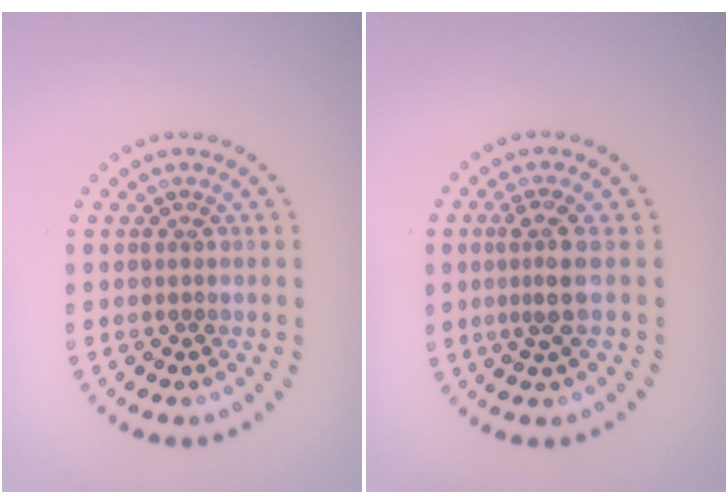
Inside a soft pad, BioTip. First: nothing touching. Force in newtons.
{"total": 2.5, "press": 1.9, "slide": 1.7}